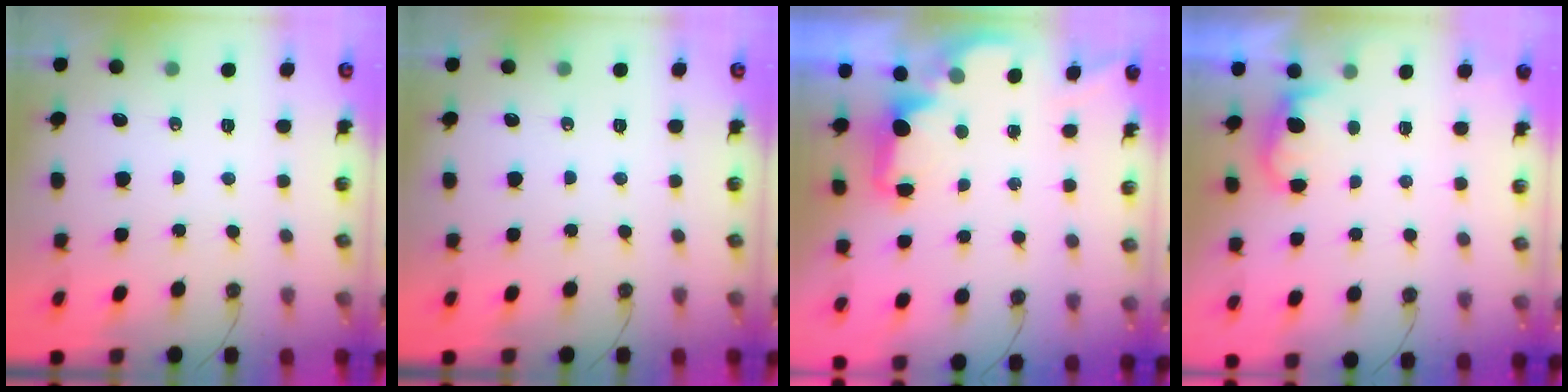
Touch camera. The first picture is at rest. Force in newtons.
{"total": 0.0}
{"total": 1.7, "press": 1.6, "slide": 0.7}
{"total": 2.0, "press": 1.8, "slide": 0.8}